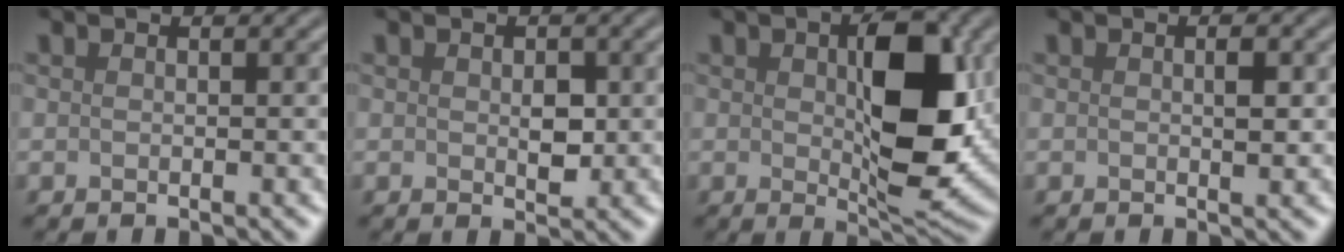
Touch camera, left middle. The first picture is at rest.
{"total": 1.9, "force": [0.0, 1.1, 1.5], "torque": [-0.023, -0.004, 0.003]}
{"total": 8.8, "force": [0.8, 3.6, 8.0], "torque": [-0.120, -0.007, 0.020]}
{"total": 1.3, "force": [0.1, 0.5, 1.2], "torque": [-0.017, -0.002, 0.002]}